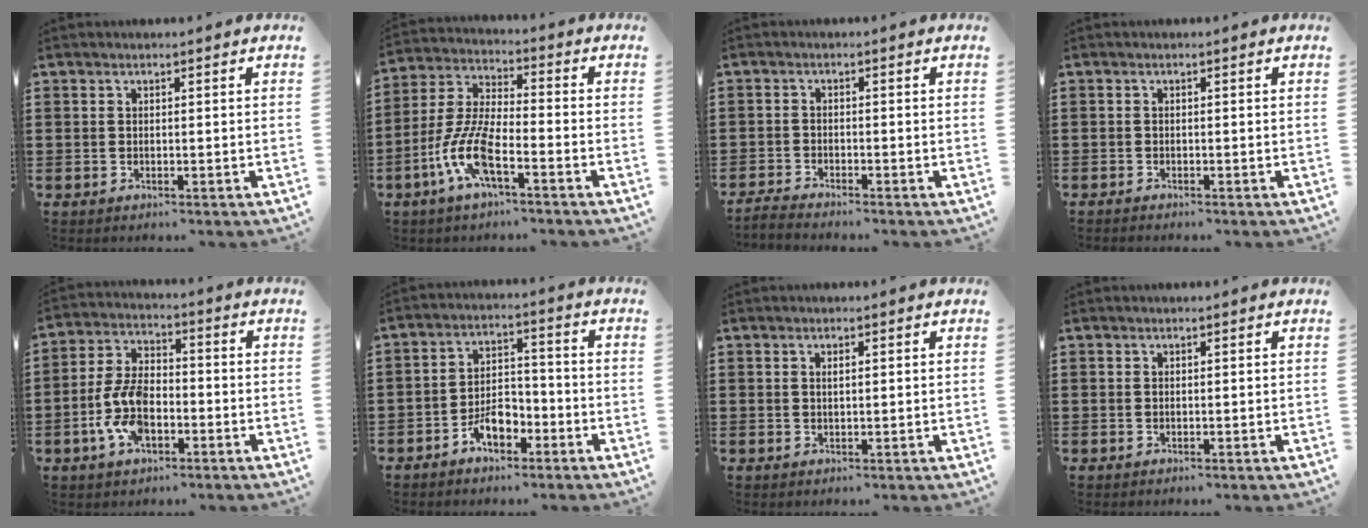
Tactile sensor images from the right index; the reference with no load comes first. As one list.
[{"total": 9.1, "force": [-4.5, 2.2, 7.6], "torque": [-0.196, -0.018, -0.092]}, {"total": 2.0, "force": [-2.0, -0.1, 0.0], "torque": [-0.005, 0.002, -0.041]}, {"total": 0.9, "force": [-0.8, 0.1, 0.0], "torque": [0.000, 0.001, -0.019]}, {"total": 8.9, "force": [-2.8, 4.8, 6.9], "torque": [-0.166, 0.000, -0.059]}, {"total": 5.5, "force": [-3.4, 3.0, 3.1], "torque": [-0.062, 0.011, -0.067]}, {"total": 1.1, "force": [0.1, 0.3, 1.1], "torque": [-0.022, 0.001, 0.001]}, {"total": 0.0}]